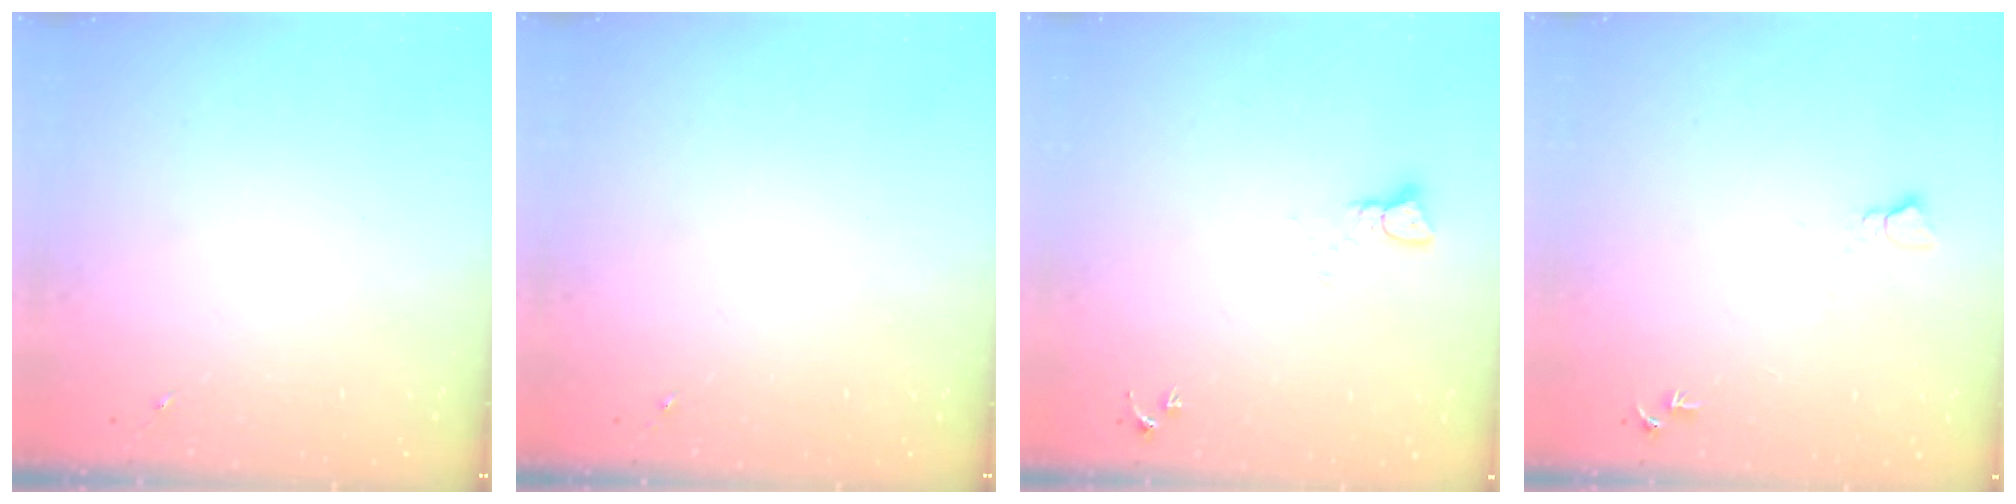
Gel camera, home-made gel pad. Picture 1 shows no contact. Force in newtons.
{"total": 0.0}
{"total": 2.4, "press": 2.4, "slide": 0.2}
{"total": 5.7, "press": 5.7, "slide": 0.7}